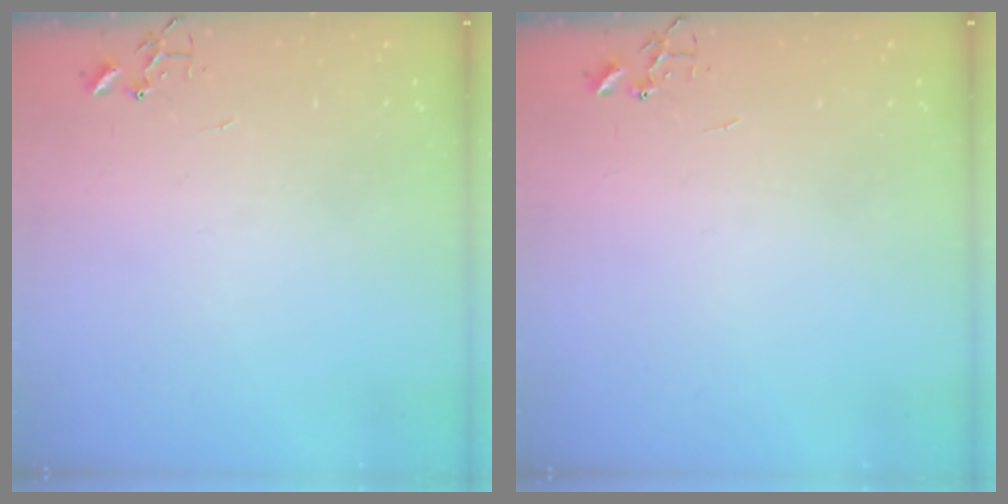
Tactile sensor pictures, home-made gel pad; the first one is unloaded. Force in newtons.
{"total": 0.0}